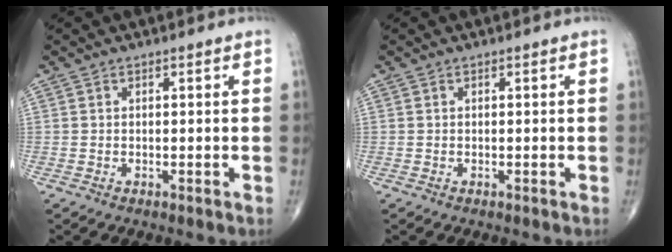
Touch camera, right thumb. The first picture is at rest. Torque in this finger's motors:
{"motor_torque": [0.00, 0.00, 0.00, 0.00, 0.00]}